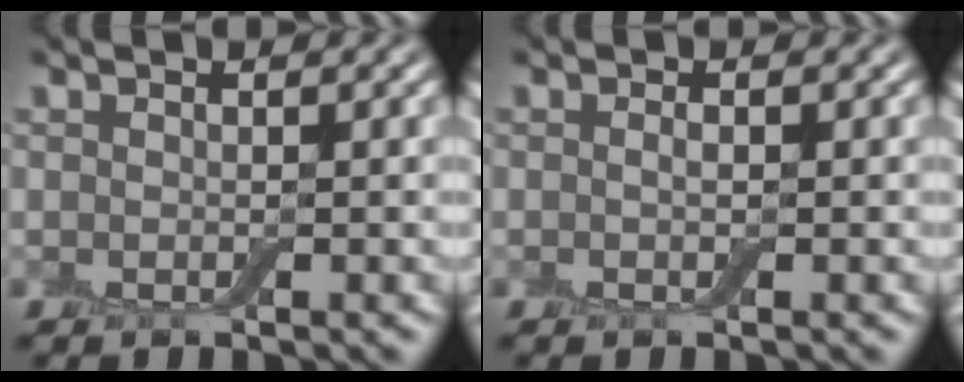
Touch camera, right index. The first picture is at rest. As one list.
[{"total": 0.7, "force": [0.0, 0.2, 0.6], "torque": [-0.014, -0.002, -0.001]}]